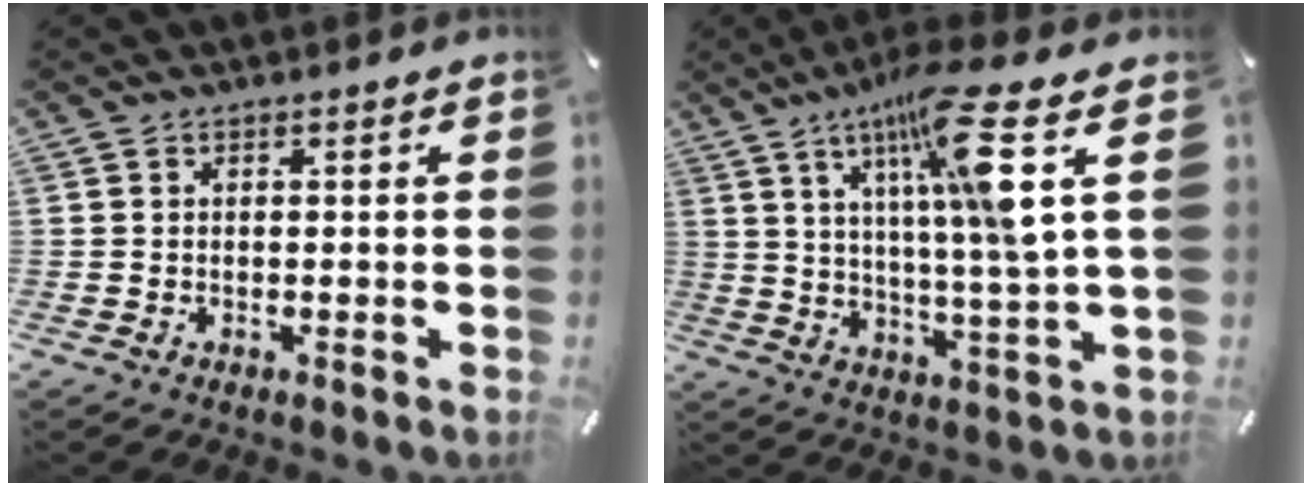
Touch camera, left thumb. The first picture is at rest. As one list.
[{"total": 18.4, "force": [8.4, 2.0, 16.3], "torque": [-0.264, -0.037, 0.115]}]